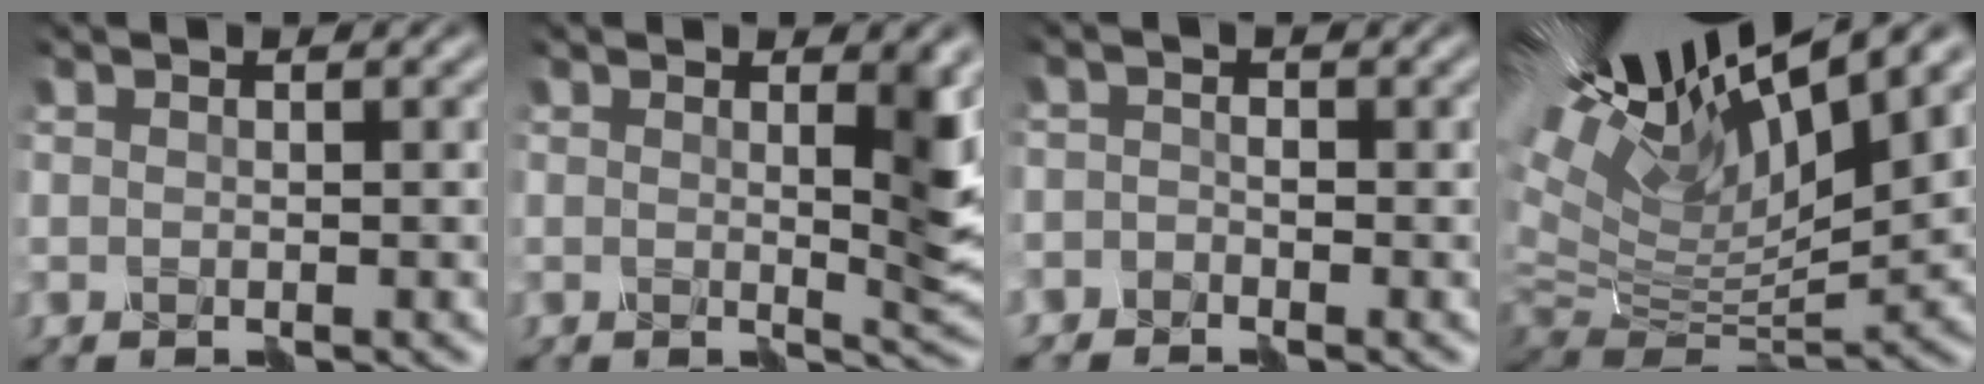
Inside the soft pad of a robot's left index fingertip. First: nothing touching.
{"total": 4.4, "force": [1.1, 1.0, 4.1], "torque": [-0.061, 0.001, 0.015]}
{"total": 1.8, "force": [-1.5, 0.6, -0.8], "torque": [0.016, 0.006, -0.033]}
{"total": 13.6, "force": [8.4, 4.1, 9.9], "torque": [-0.216, 0.044, 0.148]}